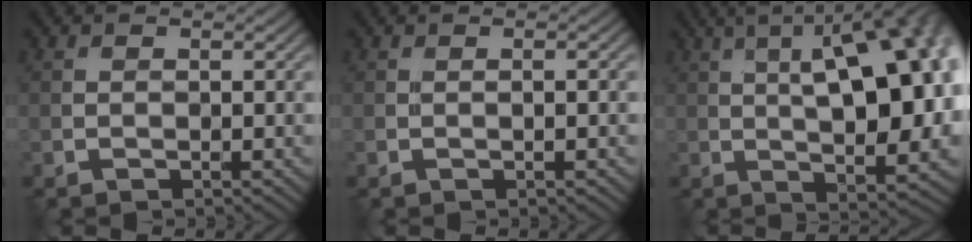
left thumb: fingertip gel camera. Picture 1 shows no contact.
{"total": 0.7, "force": [-0.1, -0.7, 0.2], "torque": [-0.008, 0.003, -0.001]}
{"total": 17.1, "force": [3.6, 5.8, 15.7], "torque": [-0.215, 0.043, 0.051]}